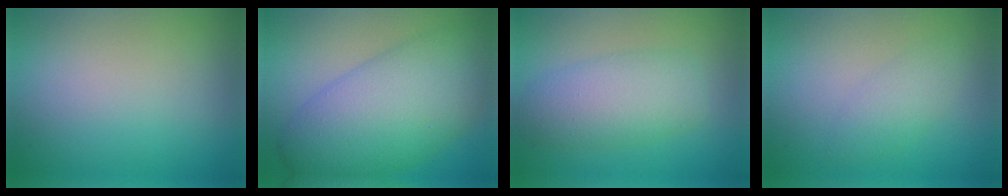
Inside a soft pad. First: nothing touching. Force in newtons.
{"total": 10.3, "press": 10.3, "slide": 0.1}
{"total": 4.4, "press": 4.4, "slide": 0.0}
{"total": 2.0, "press": 2.0, "slide": 0.1}